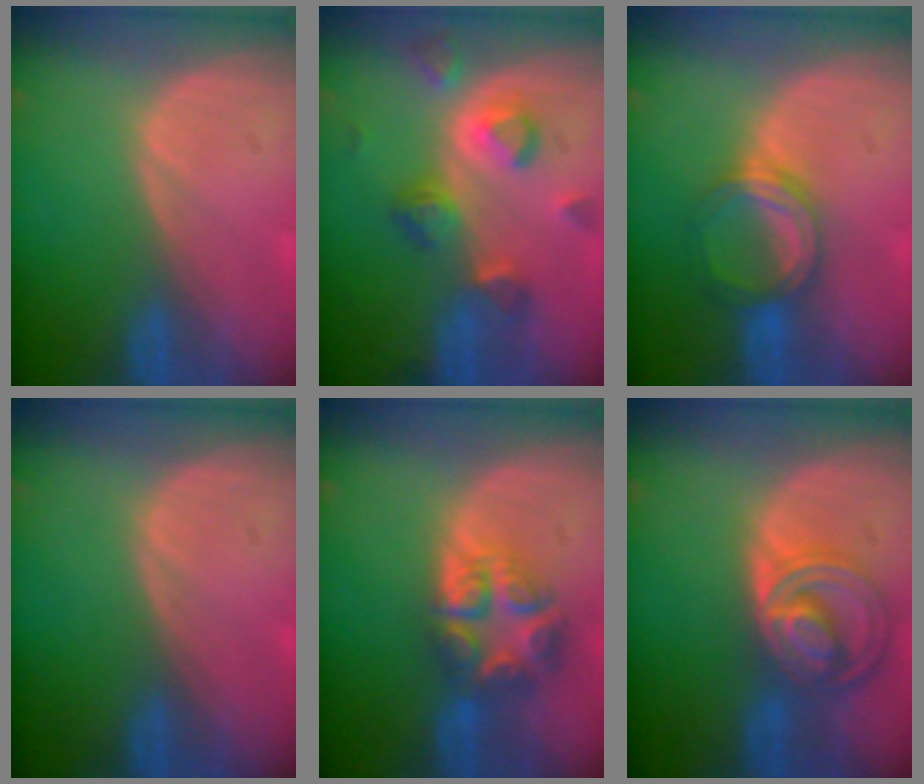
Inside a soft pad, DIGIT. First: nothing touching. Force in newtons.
{"total": 7.1, "press": 7.0, "slide": 1.2}
{"total": 5.1, "press": 5.1, "slide": 0.3}
{"total": 0.0}
{"total": 8.0, "press": 6.9, "slide": 4.2}
{"total": 8.5, "press": 7.3, "slide": 4.3}